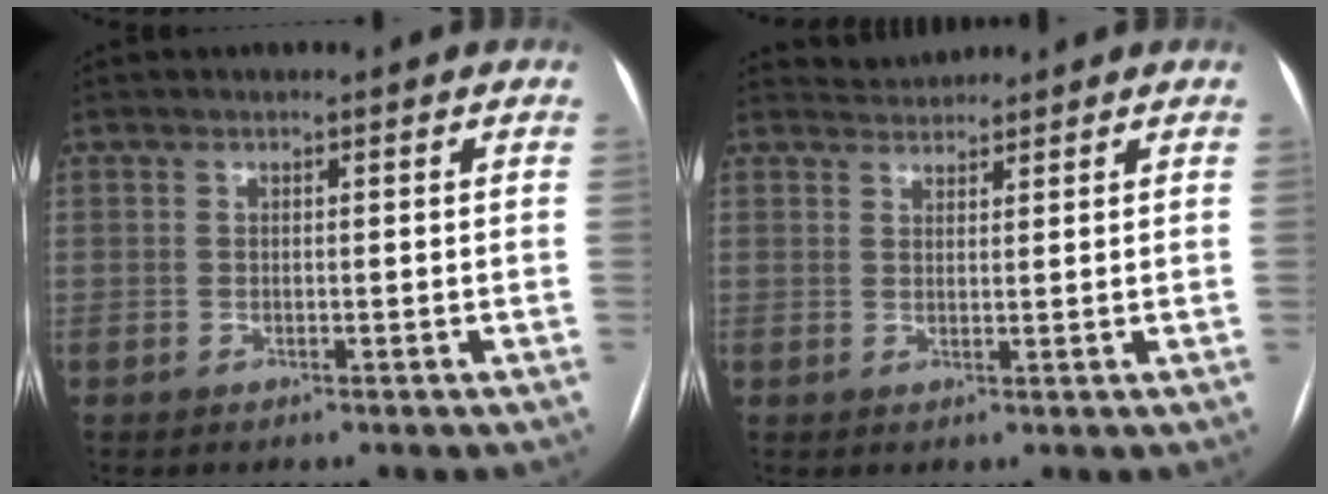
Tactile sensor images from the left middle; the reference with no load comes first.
{"total": 2.1, "force": [2.0, -0.1, -0.7], "torque": [0.001, 0.009, 0.042]}